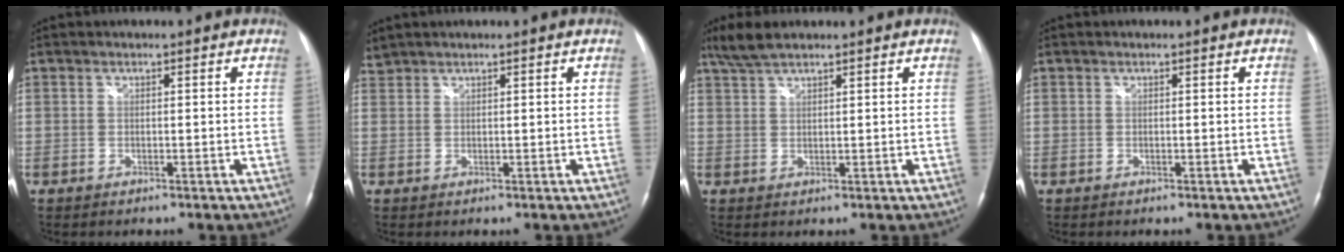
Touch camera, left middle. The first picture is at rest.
{"total": 1.2, "force": [1.2, 0.0, -0.1], "torque": [-0.006, 0.015, 0.032]}
{"total": 4.1, "force": [3.4, 0.7, 2.1], "torque": [-0.053, 0.014, 0.072]}
{"total": 0.0}